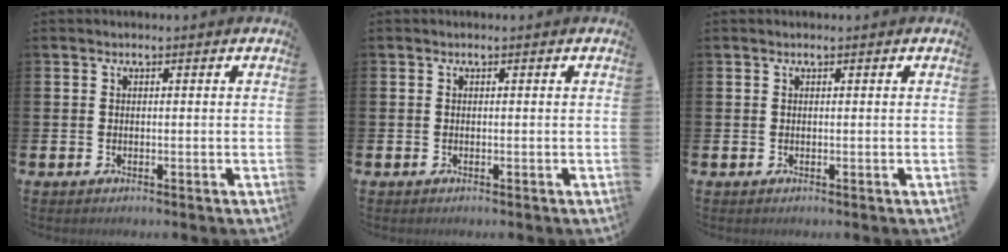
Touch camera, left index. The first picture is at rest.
{"total": 0.0}
{"total": 0.0}